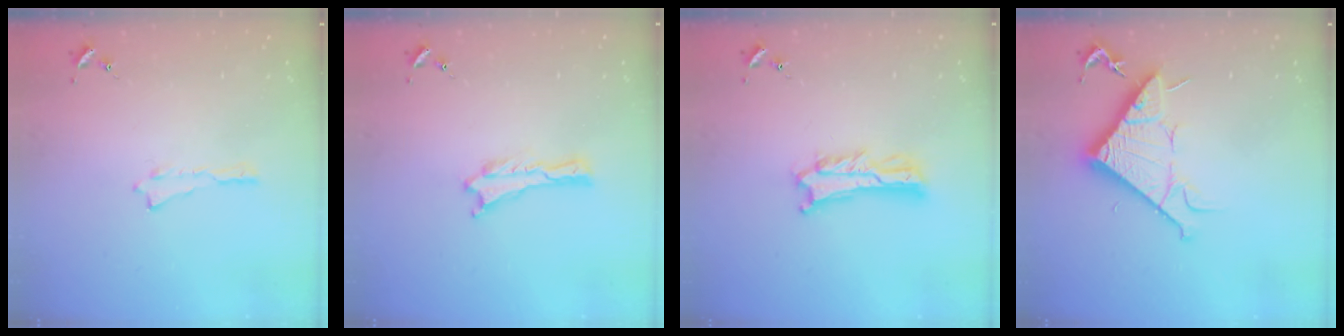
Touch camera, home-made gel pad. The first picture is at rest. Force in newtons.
{"total": 0.0}
{"total": 3.1, "press": 3.1, "slide": 0.4}
{"total": 10.2, "press": 10.2, "slide": 0.3}